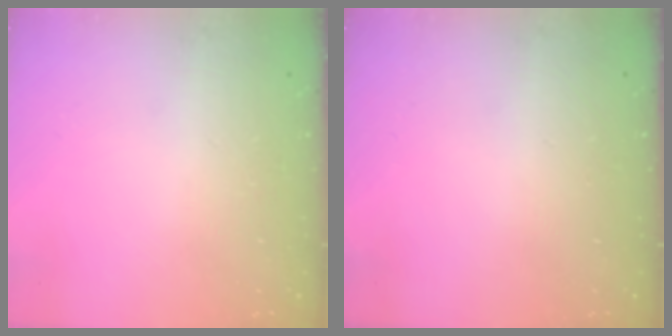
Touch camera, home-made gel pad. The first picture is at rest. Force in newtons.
{"total": 0.0}